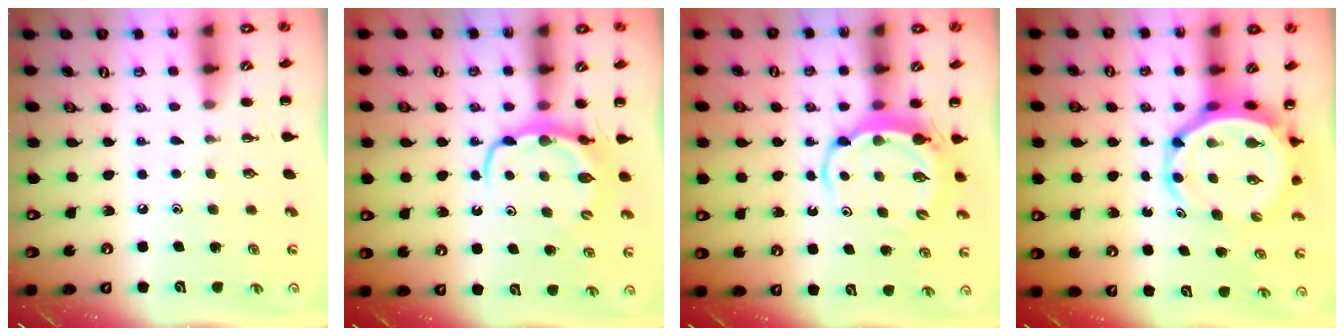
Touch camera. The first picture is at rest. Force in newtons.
{"total": 6.4, "press": 6.4, "slide": 0.4}
{"total": 5.6, "press": 5.5, "slide": 0.6}
{"total": 6.5, "press": 6.2, "slide": 2.1}